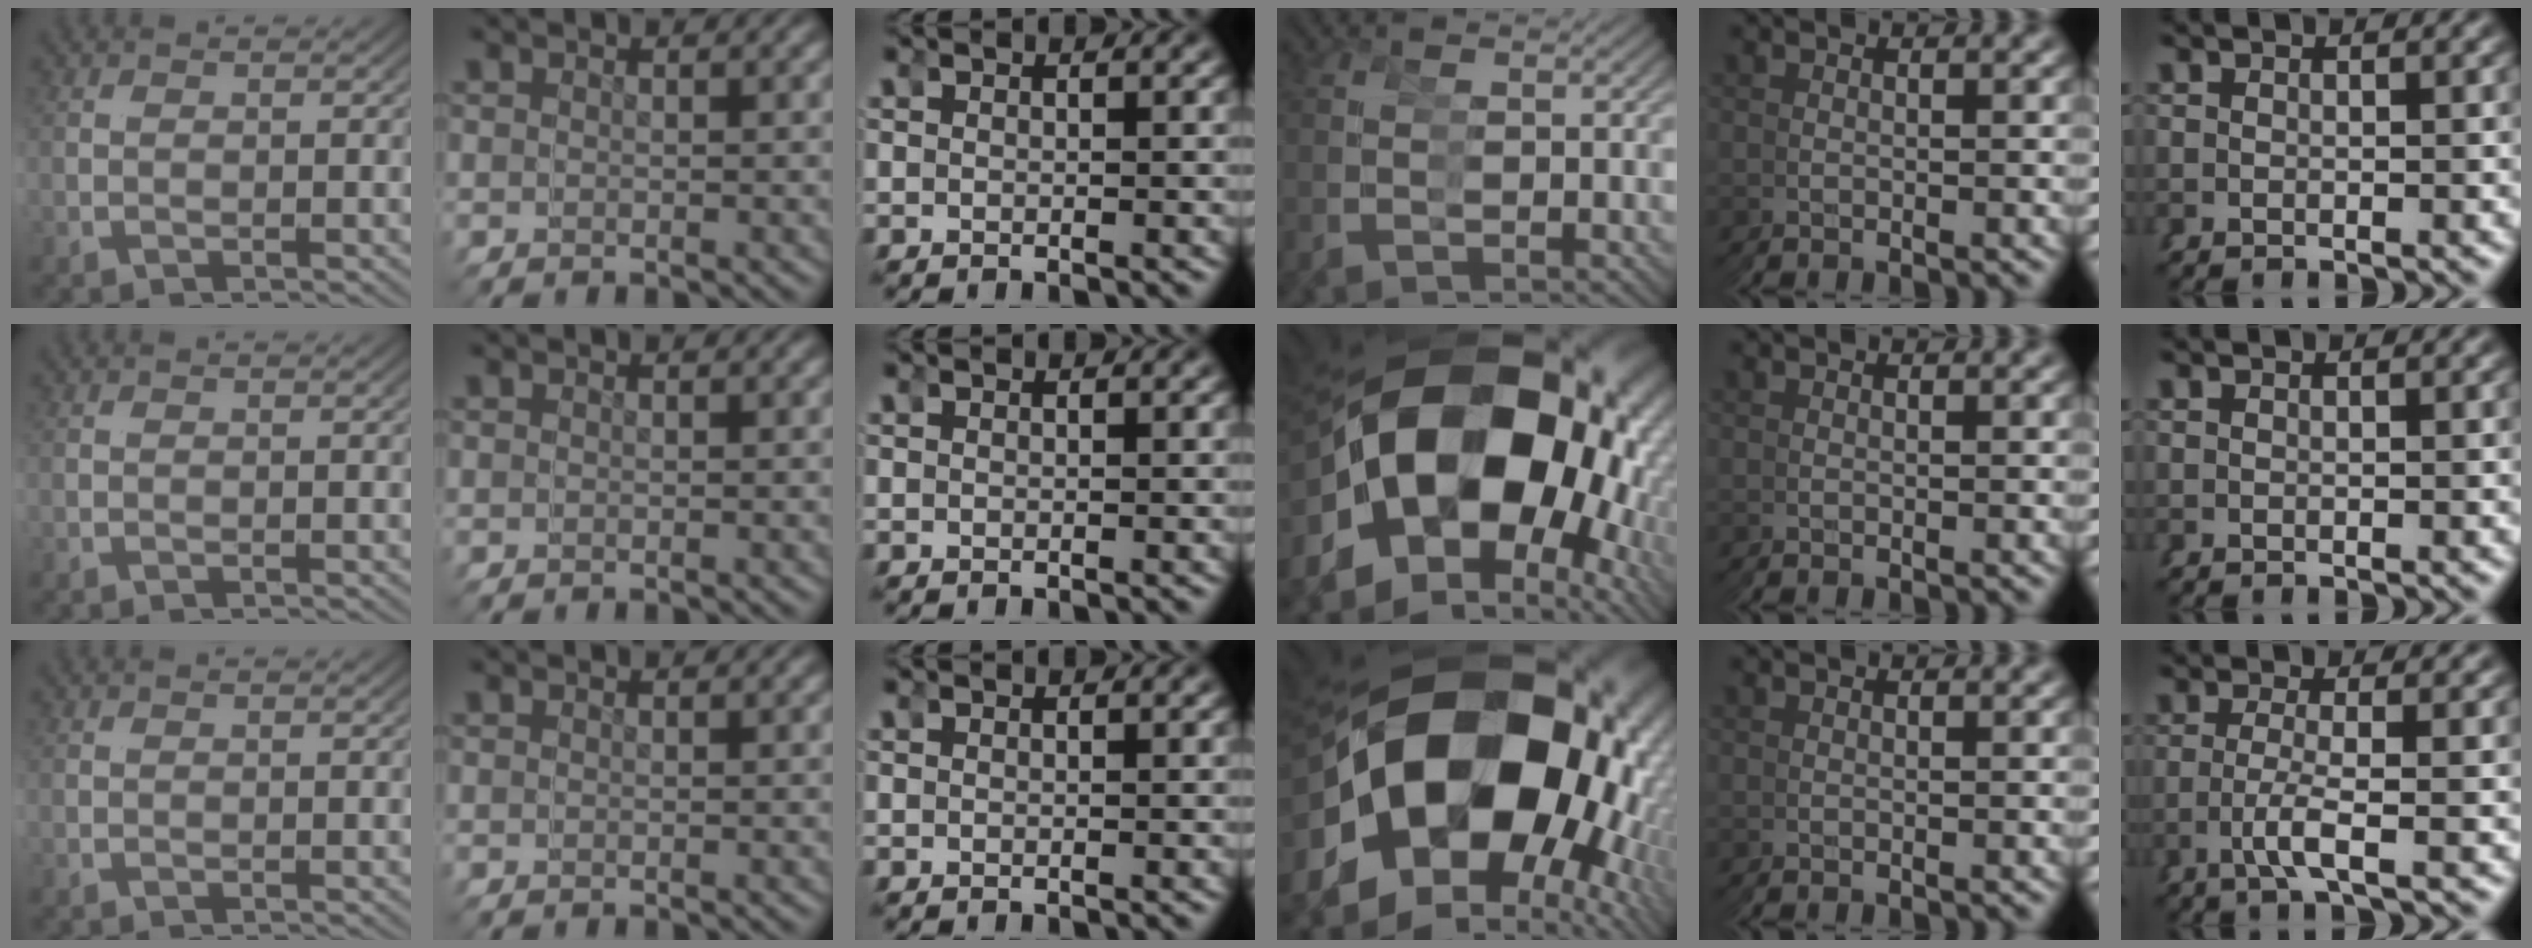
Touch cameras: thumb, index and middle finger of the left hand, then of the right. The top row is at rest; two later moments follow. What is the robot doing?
{"motion": "grasp_and_lifting", "object": "tape"}